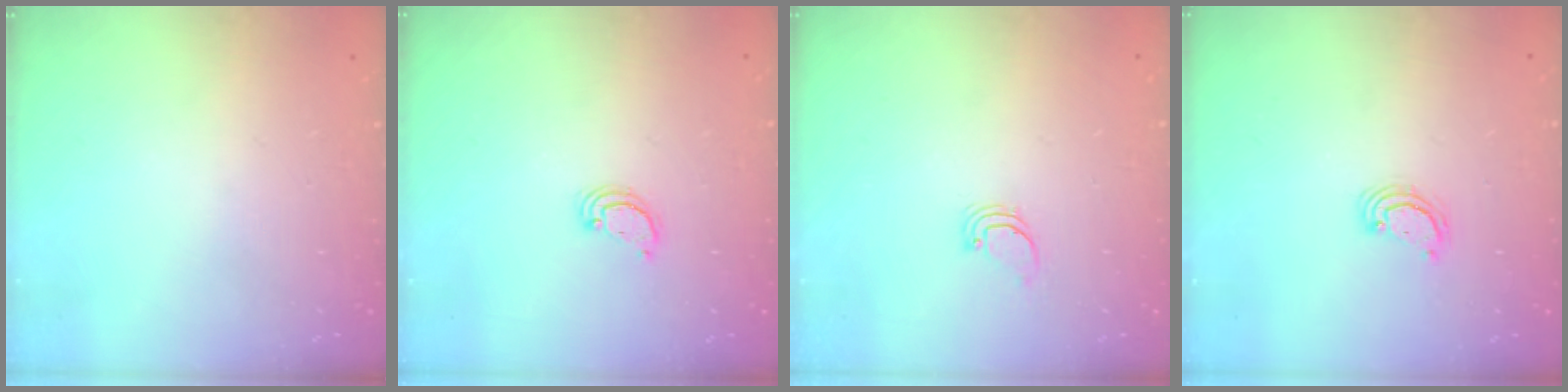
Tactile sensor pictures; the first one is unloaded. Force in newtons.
{"total": 2.6, "press": 2.6, "slide": 0.2}
{"total": 0.9, "press": 0.9, "slide": 0.1}
{"total": 2.5, "press": 2.5, "slide": 0.3}